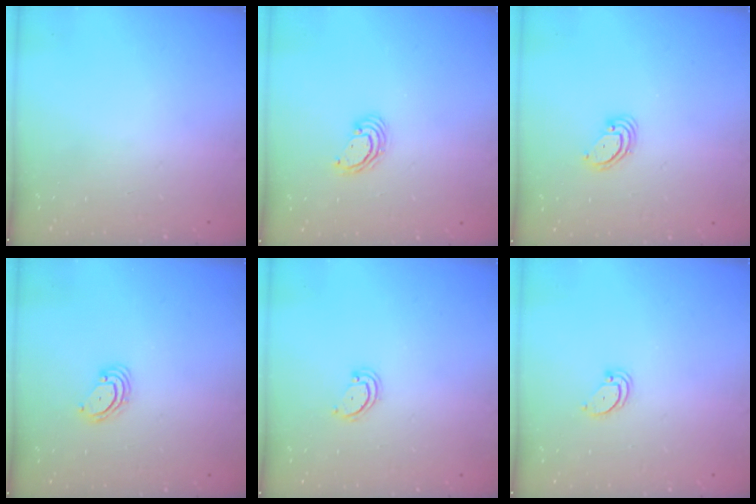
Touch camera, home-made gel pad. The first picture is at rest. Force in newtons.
{"total": 3.9, "press": 3.8, "slide": 0.2}
{"total": 3.8, "press": 3.8, "slide": 0.3}
{"total": 4.5, "press": 4.5, "slide": 0.3}
{"total": 2.6, "press": 2.6, "slide": 0.3}
{"total": 2.7, "press": 2.7, "slide": 0.2}